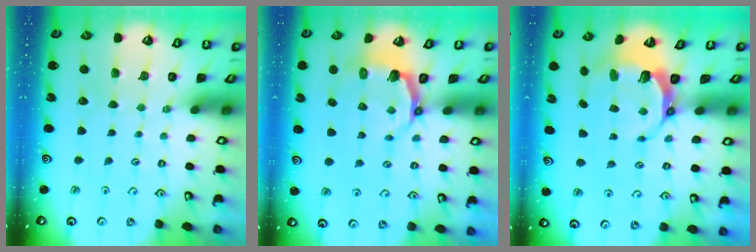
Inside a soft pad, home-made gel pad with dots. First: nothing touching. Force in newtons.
{"total": 4.6, "press": 3.0, "slide": 3.4}
{"total": 7.5, "press": 6.3, "slide": 4.2}